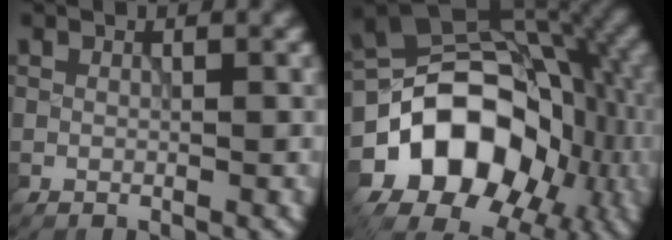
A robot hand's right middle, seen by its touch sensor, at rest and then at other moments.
{"total": 13.9, "force": [-4.6, 10.4, 8.1], "torque": [-0.116, -0.004, -0.081]}